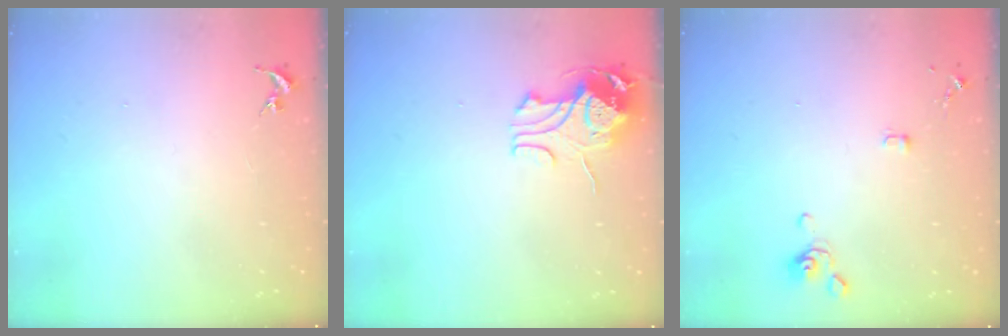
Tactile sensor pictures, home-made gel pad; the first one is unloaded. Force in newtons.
{"total": 9.3, "press": 9.3, "slide": 0.8}
{"total": 3.3, "press": 3.2, "slide": 0.7}